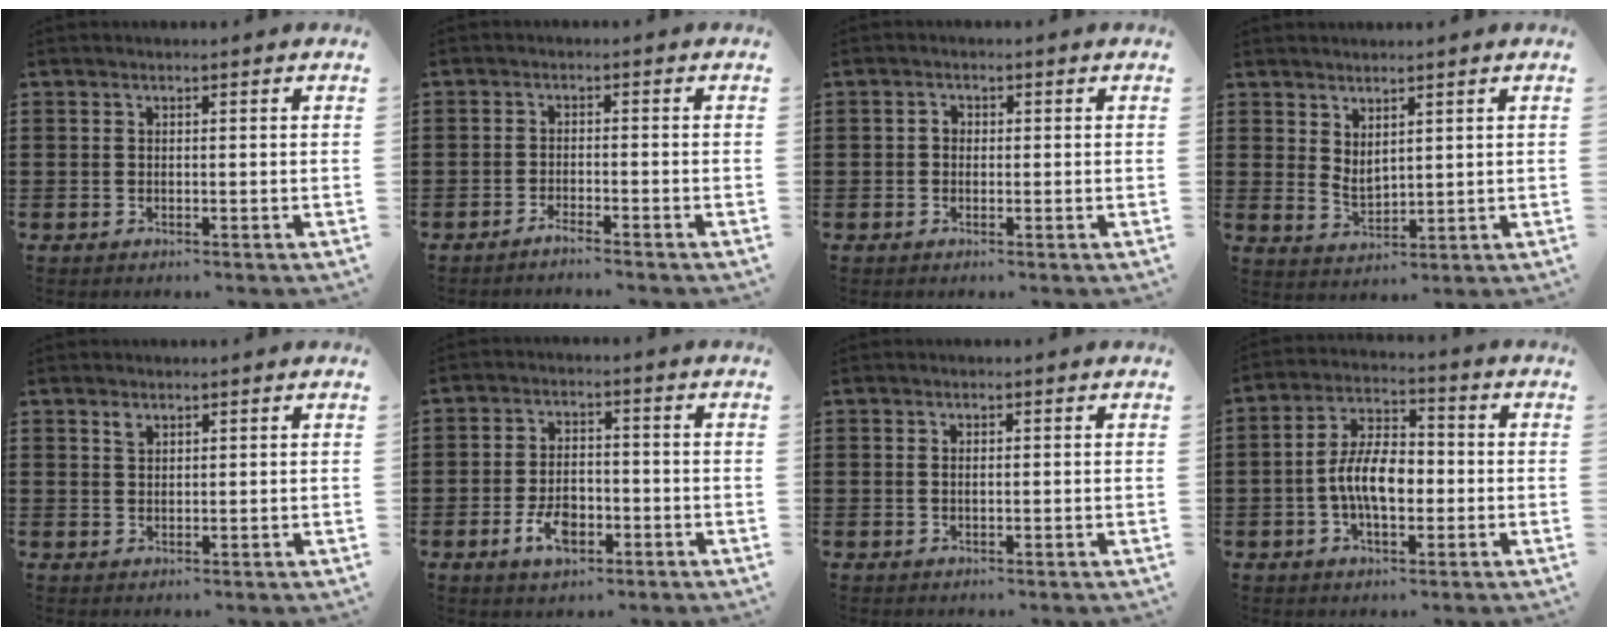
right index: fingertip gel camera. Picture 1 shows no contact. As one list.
[{"total": 1.9, "force": [-1.8, -0.3, 0.4], "torque": [-0.007, 0.003, -0.035]}, {"total": 1.2, "force": [-0.3, 0.9, 0.7], "torque": [-0.014, 0.002, -0.006]}, {"total": 2.7, "force": [2.2, 1.2, 1.1], "torque": [-0.027, -0.002, 0.042]}, {"total": 1.4, "force": [1.0, 0.7, 0.6], "torque": [-0.006, 0.000, 0.017]}, {"total": 6.1, "force": [-2.4, 3.2, 4.6], "torque": [-0.088, 0.002, -0.049]}, {"total": 0.9, "force": [0.1, 0.4, 0.8], "torque": [-0.017, 0.002, 0.000]}, {"total": 8.4, "force": [-1.3, 4.2, 7.1], "torque": [-0.144, 0.002, -0.032]}]